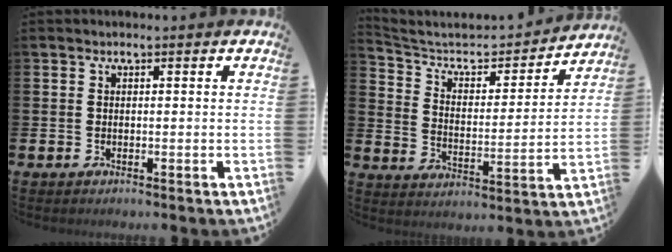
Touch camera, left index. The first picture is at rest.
{"total": 6.5, "force": [5.7, 2.4, 1.8], "torque": [-0.062, -0.046, 0.091]}